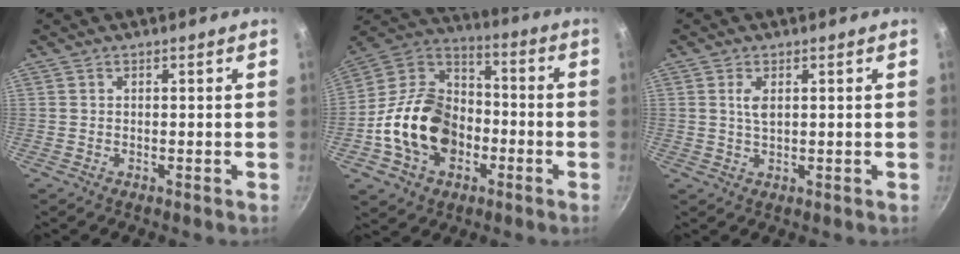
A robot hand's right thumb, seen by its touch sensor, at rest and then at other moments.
{"total": 19.5, "force": [-4.9, 14.3, 12.3], "torque": [-0.192, 0.051, -0.099]}
{"total": 2.6, "force": [0.8, 1.2, 2.1], "torque": [-0.039, -0.003, 0.015]}